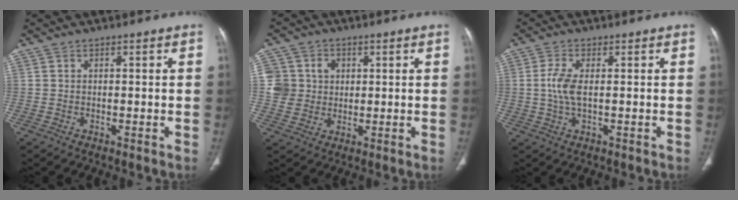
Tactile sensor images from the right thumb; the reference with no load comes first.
{"total": 7.6, "force": [1.2, 7.3, 1.8], "torque": [-0.007, 0.007, 0.024]}
{"total": 4.9, "force": [0.1, 2.0, 4.5], "torque": [-0.114, 0.002, 0.000]}